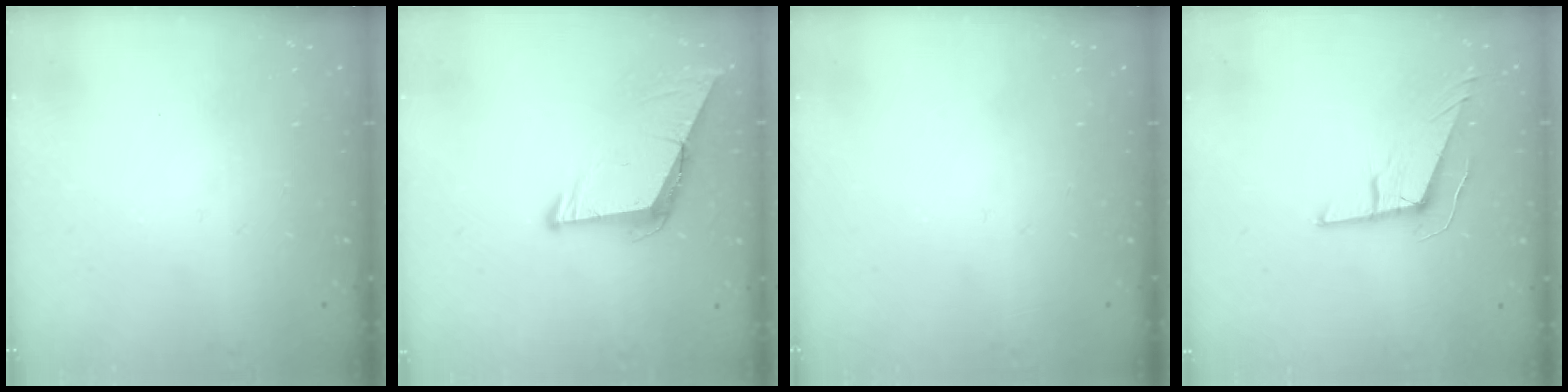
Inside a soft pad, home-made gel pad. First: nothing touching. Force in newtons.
{"total": 8.6, "press": 8.5, "slide": 0.8}
{"total": 0.0}
{"total": 9.7, "press": 9.5, "slide": 2.0}